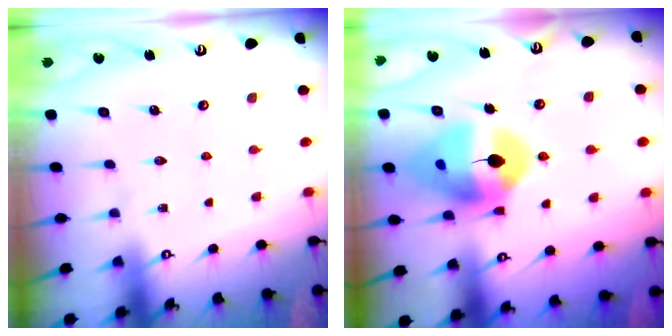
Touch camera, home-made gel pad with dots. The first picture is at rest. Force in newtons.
{"total": 16.0, "press": 15.9, "slide": 1.9}